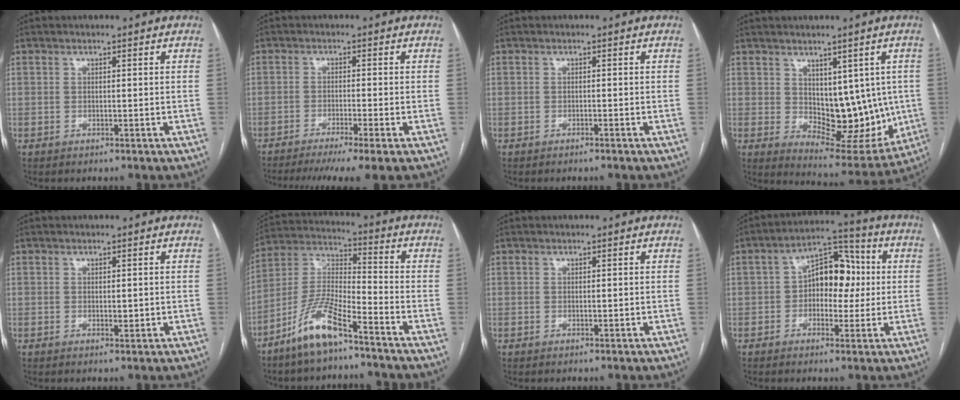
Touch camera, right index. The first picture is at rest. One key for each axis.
{"total": 9.4, "fx": -7.4, "fy": -1.1, "fz": 5.6, "tx": -0.071, "ty": -0.020, "tz": -0.112}
{"total": 0.8, "fx": -0.7, "fy": -0.2, "fz": 0.3, "tx": -0.009, "ty": 0.000, "tz": -0.010}
{"total": 12.6, "fx": 0.5, "fy": 7.2, "fz": 10.4, "tx": -0.124, "ty": -0.004, "tz": 0.034}
{"total": 1.5, "fx": 0.0, "fy": 0.7, "fz": 1.3, "tx": -0.019, "ty": -0.004, "tz": 0.003}
{"total": 11.0, "fx": -7.7, "fy": 1.8, "fz": 7.7, "tx": -0.165, "ty": -0.007, "tz": -0.154}
{"total": 0.6, "fx": 0.1, "fy": 0.3, "fz": 0.5, "tx": -0.009, "ty": -0.002, "tz": 0.002}
{"total": 9.3, "fx": 0.4, "fy": 5.4, "fz": 7.6, "tx": -0.112, "ty": 0.035, "tz": 0.005}